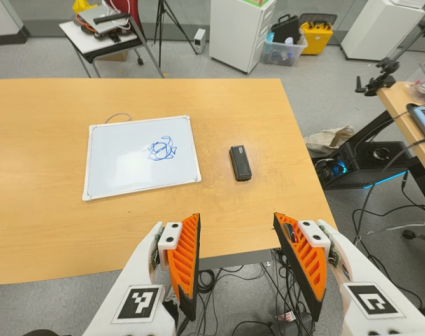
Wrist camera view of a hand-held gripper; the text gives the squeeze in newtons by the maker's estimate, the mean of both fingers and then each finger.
{"total": 0.0}